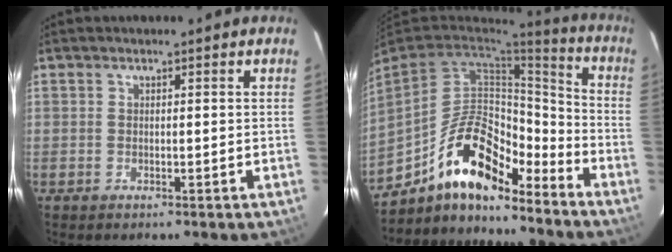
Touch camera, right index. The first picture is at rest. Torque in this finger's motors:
{"motor_torque": [1.09, -1.04, 0.72, 0.18]}